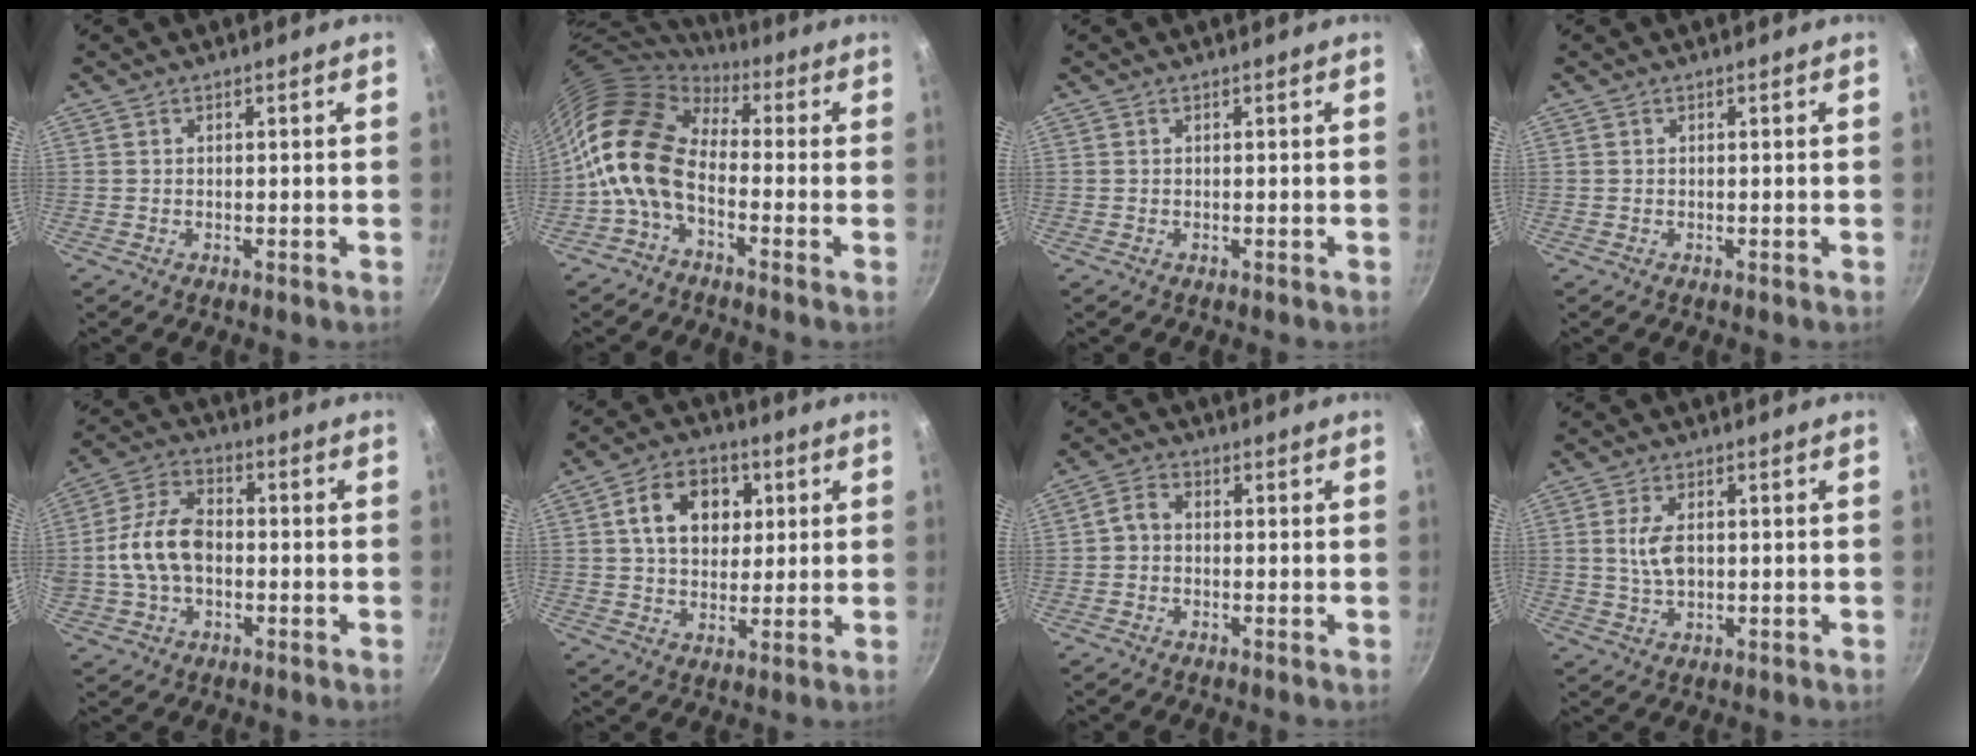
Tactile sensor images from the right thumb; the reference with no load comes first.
{"total": 13.5, "force": [-2.2, 8.6, 10.2], "torque": [-0.177, 0.032, -0.067]}
{"total": 0.0}
{"total": 0.0}
{"total": 12.2, "force": [-0.9, 8.0, 9.1], "torque": [-0.166, 0.029, -0.027]}
{"total": 11.7, "force": [3.1, 8.6, 7.2], "torque": [-0.088, 0.005, 0.043]}
{"total": 3.0, "force": [-0.5, 2.4, 1.8], "torque": [-0.038, 0.014, -0.020]}
{"total": 5.4, "force": [0.5, 3.1, 4.5], "torque": [-0.081, 0.002, 0.011]}